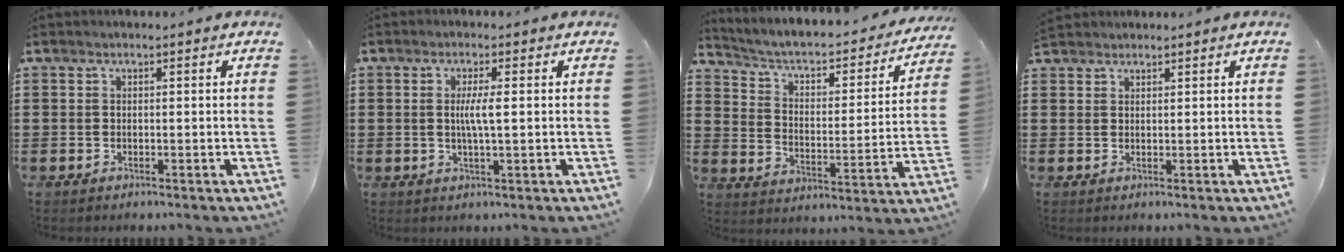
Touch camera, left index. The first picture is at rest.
{"total": 3.5, "force": [0.2, 0.3, 3.5], "torque": [-0.066, -0.004, 0.001]}
{"total": 3.7, "force": [2.7, 1.5, 1.9], "torque": [-0.054, -0.023, 0.035]}
{"total": 1.5, "force": [1.5, 0.5, 0.1], "torque": [-0.006, 0.001, 0.030]}